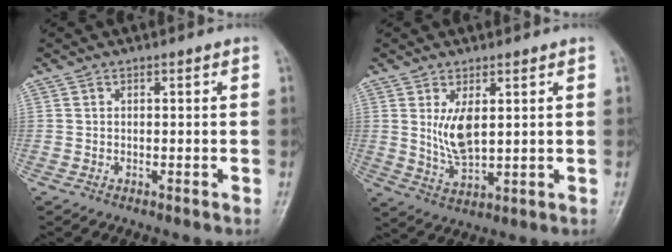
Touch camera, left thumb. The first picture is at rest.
{"total": 6.2, "force": [1.8, 3.0, 5.1], "torque": [-0.088, -0.021, 0.046]}